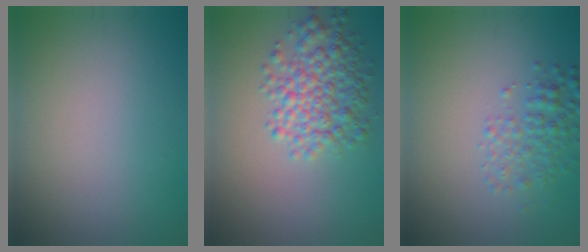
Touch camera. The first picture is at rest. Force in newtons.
{"total": 5.0, "press": 5.0, "slide": 0.1}
{"total": 2.6, "press": 2.6, "slide": 0.1}